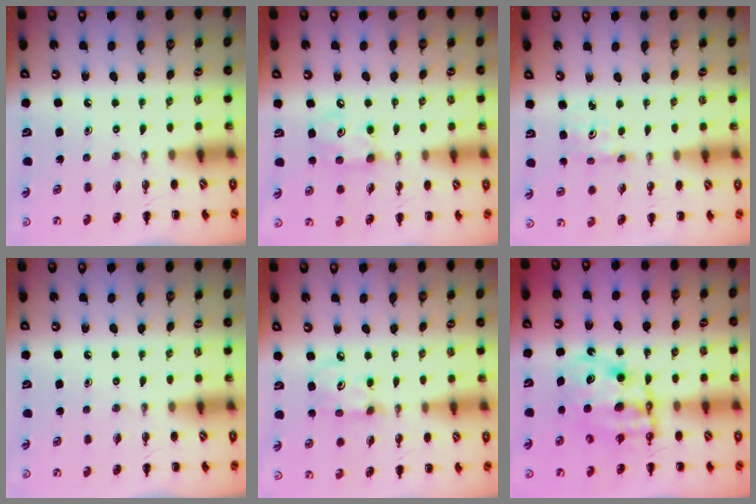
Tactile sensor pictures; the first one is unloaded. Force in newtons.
{"total": 6.3, "press": 6.3, "slide": 0.6}
{"total": 1.2, "press": 1.1, "slide": 0.4}
{"total": 0.0}
{"total": 4.8, "press": 4.8, "slide": 0.6}
{"total": 10.8, "press": 10.4, "slide": 2.8}